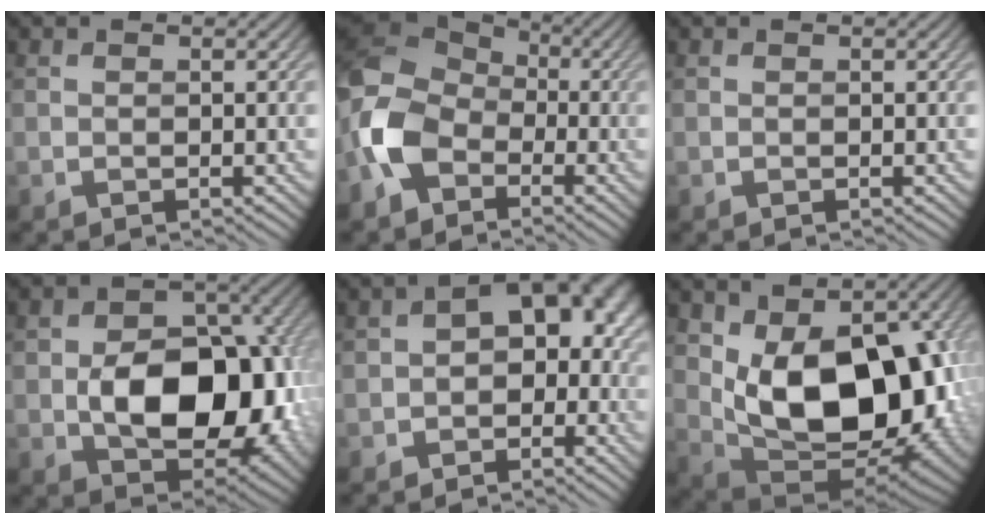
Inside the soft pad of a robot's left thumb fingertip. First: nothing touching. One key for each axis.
{"total": 10.7, "fx": -3.5, "fy": 7.5, "fz": 6.8, "tx": -0.177, "ty": -0.004, "tz": -0.088}
{"total": 0.0}
{"total": 14.0, "fx": -1.6, "fy": 9.4, "fz": 10.2, "tx": -0.148, "ty": -0.011, "tz": -0.019}
{"total": 9.2, "fx": -0.7, "fy": 6.4, "fz": 6.6, "tx": -0.061, "ty": 0.006, "tz": -0.016}
{"total": 16.1, "fx": 1.1, "fy": 10.1, "fz": 12.5, "tx": -0.191, "ty": -0.033, "tz": 0.033}